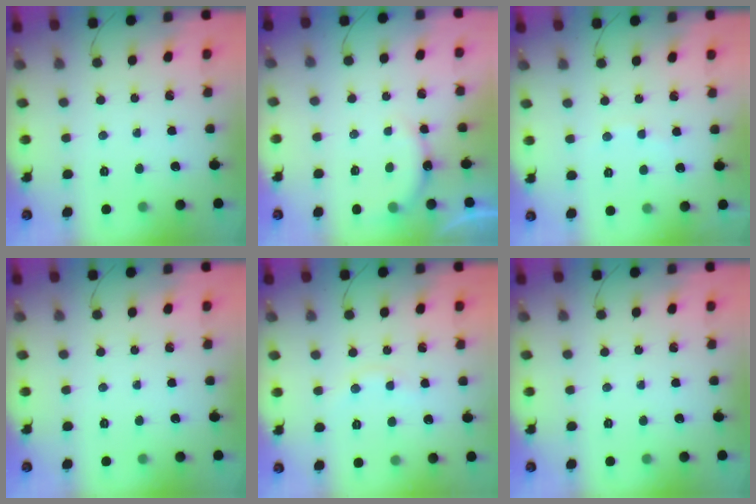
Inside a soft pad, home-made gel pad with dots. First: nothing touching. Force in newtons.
{"total": 6.2, "press": 6.2, "slide": 0.7}
{"total": 4.3, "press": 4.2, "slide": 0.8}
{"total": 0.0}
{"total": 4.1, "press": 3.9, "slide": 1.3}
{"total": 0.0}